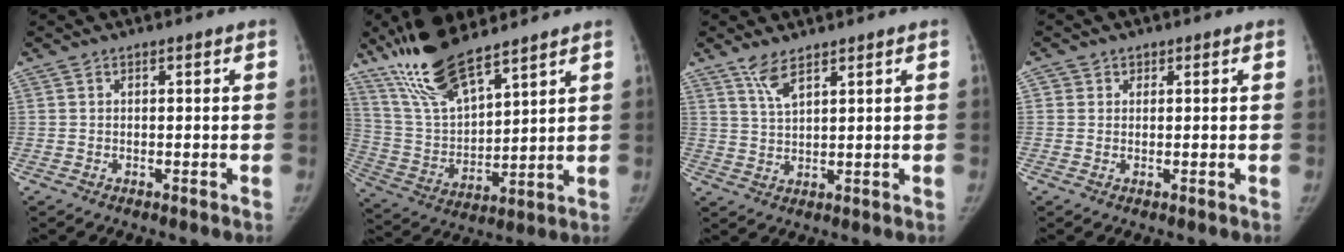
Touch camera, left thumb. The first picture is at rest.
{"total": 16.0, "force": [12.3, 4.4, 9.3], "torque": [-0.162, -0.055, 0.249]}
{"total": 4.1, "force": [3.0, 0.9, 2.6], "torque": [-0.053, -0.016, 0.065]}
{"total": 1.2, "force": [0.5, 1.1, -0.1], "torque": [0.009, -0.001, 0.006]}